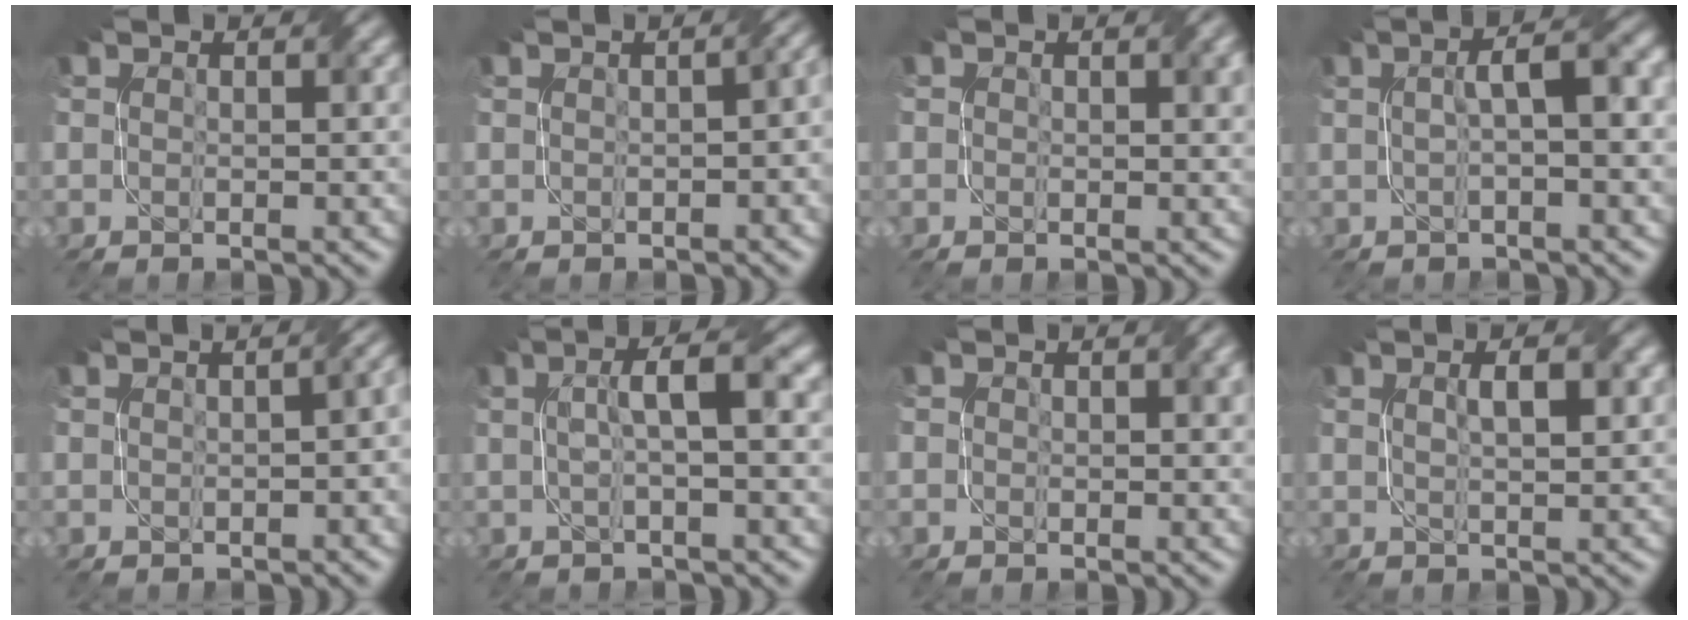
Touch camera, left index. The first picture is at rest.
{"total": 3.4, "force": [-0.2, 1.7, 2.9], "torque": [-0.016, 0.003, 0.010]}
{"total": 1.4, "force": [0.5, 0.9, 0.9], "torque": [-0.003, 0.001, 0.009]}
{"total": 4.1, "force": [0.4, 0.9, 3.9], "torque": [-0.060, 0.019, 0.009]}
{"total": 4.2, "force": [0.0, 2.2, 3.7], "torque": [-0.013, 0.009, 0.005]}
{"total": 3.6, "force": [0.4, 0.6, 3.5], "torque": [-0.055, 0.016, 0.009]}
{"total": 1.1, "force": [0.4, 0.8, 0.6], "torque": [0.000, 0.001, 0.007]}
{"total": 2.9, "force": [1.0, 0.8, 2.6], "torque": [-0.026, 0.007, 0.014]}